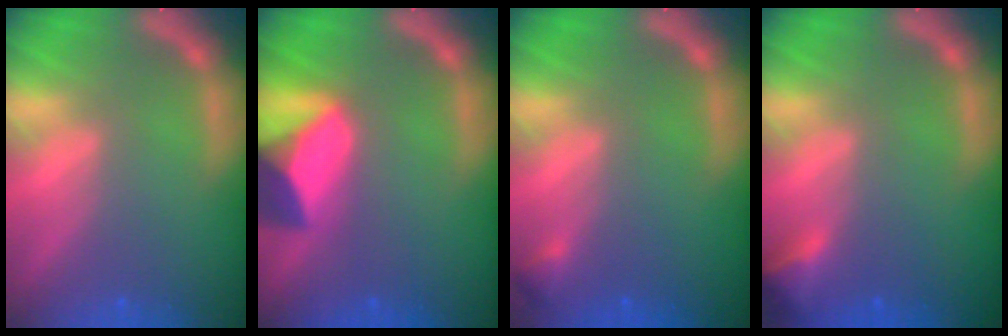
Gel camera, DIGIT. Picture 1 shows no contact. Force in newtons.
{"total": 8.4}
{"total": 0.9}
{"total": 2.4}